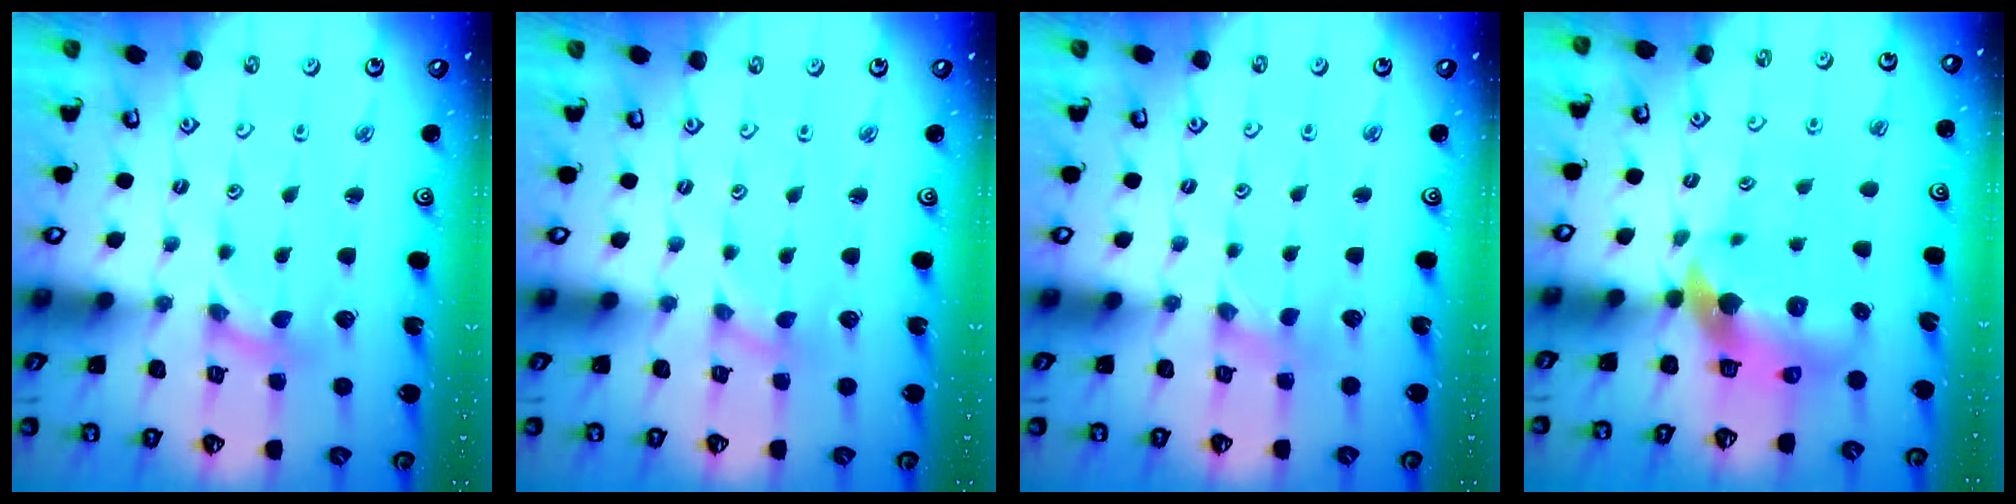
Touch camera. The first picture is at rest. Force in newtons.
{"total": 0.0}
{"total": 1.9, "press": 1.9, "slide": 0.3}
{"total": 10.6, "press": 10.5, "slide": 1.9}